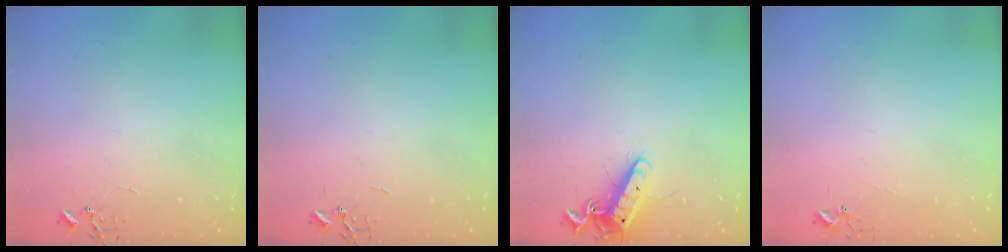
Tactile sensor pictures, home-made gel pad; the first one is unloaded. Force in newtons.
{"total": 0.0}
{"total": 12.4, "press": 12.4, "slide": 1.1}
{"total": 2.9, "press": 2.9, "slide": 0.3}